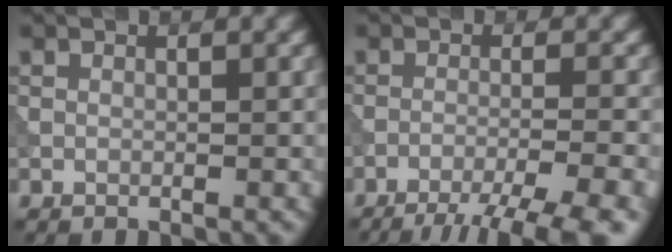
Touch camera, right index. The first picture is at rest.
{"total": 9.0, "force": [-7.1, 1.7, 5.3], "torque": [-0.076, -0.014, -0.094]}